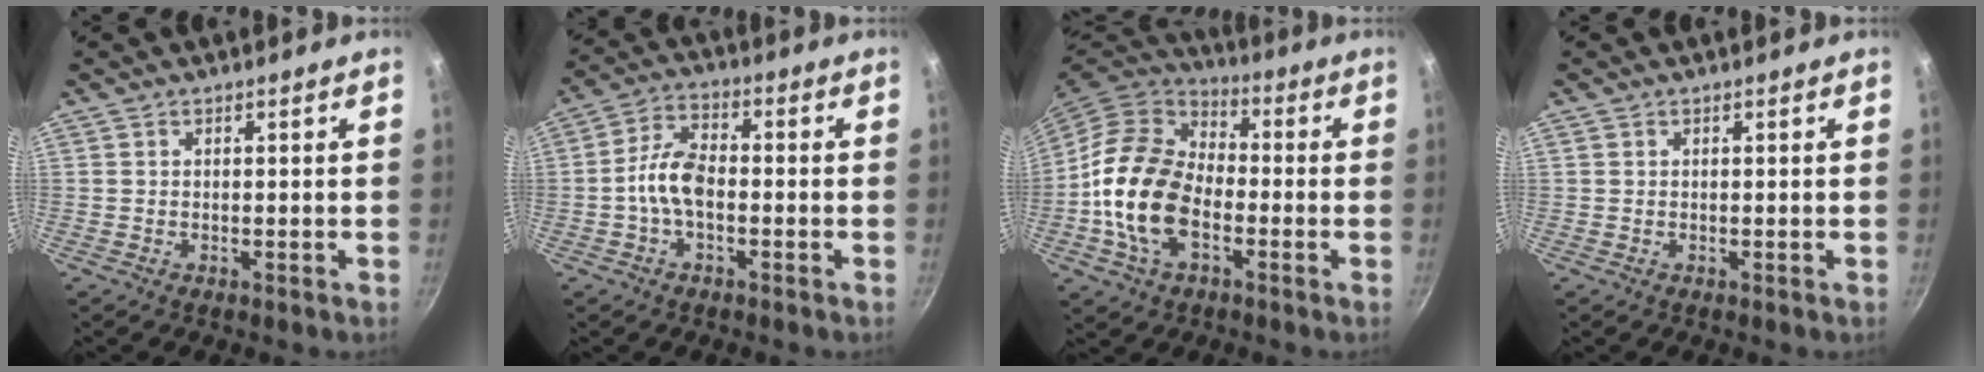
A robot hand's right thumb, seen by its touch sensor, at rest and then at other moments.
{"total": 7.5, "force": [-1.6, 4.2, 6.0], "torque": [-0.106, 0.034, -0.040]}
{"total": 17.3, "force": [-3.6, 11.2, 12.7], "torque": [-0.210, 0.029, -0.081]}
{"total": 0.0}